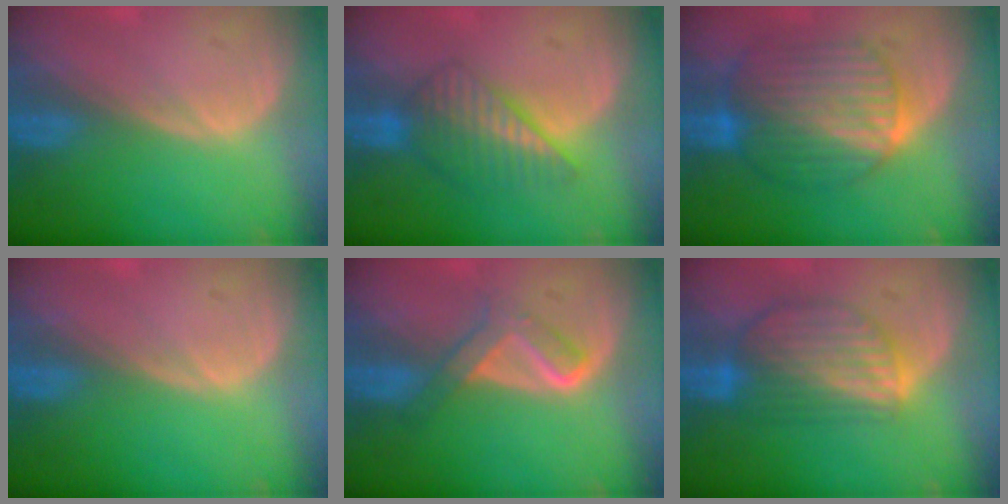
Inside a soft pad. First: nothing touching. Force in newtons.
{"total": 6.5, "press": 6.2, "slide": 2.1}
{"total": 10.2, "press": 10.1, "slide": 0.7}
{"total": 0.0}
{"total": 4.6, "press": 4.5, "slide": 0.6}
{"total": 8.1, "press": 7.3, "slide": 3.6}